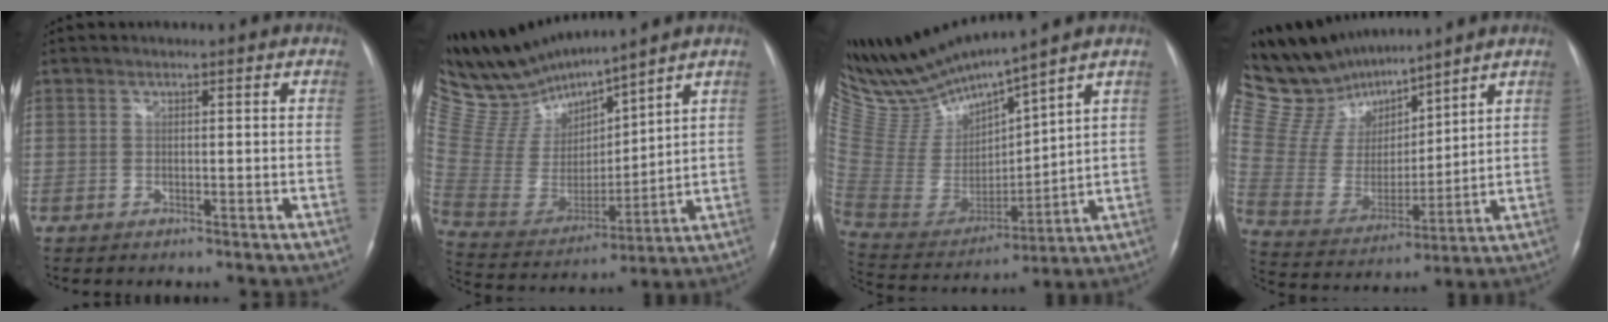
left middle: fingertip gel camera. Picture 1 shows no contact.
{"total": 14.3, "force": [13.7, 1.2, 4.0], "torque": [-0.101, -0.003, 0.284]}
{"total": 14.6, "force": [13.7, -0.5, 4.9], "torque": [-0.116, -0.019, 0.288]}
{"total": 14.6, "force": [13.6, 3.5, 3.9], "torque": [-0.100, 0.011, 0.276]}